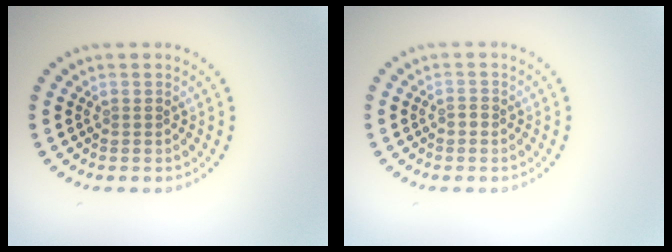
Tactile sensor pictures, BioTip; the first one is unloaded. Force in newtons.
{"total": 0.9, "press": 0.8, "slide": 0.2}